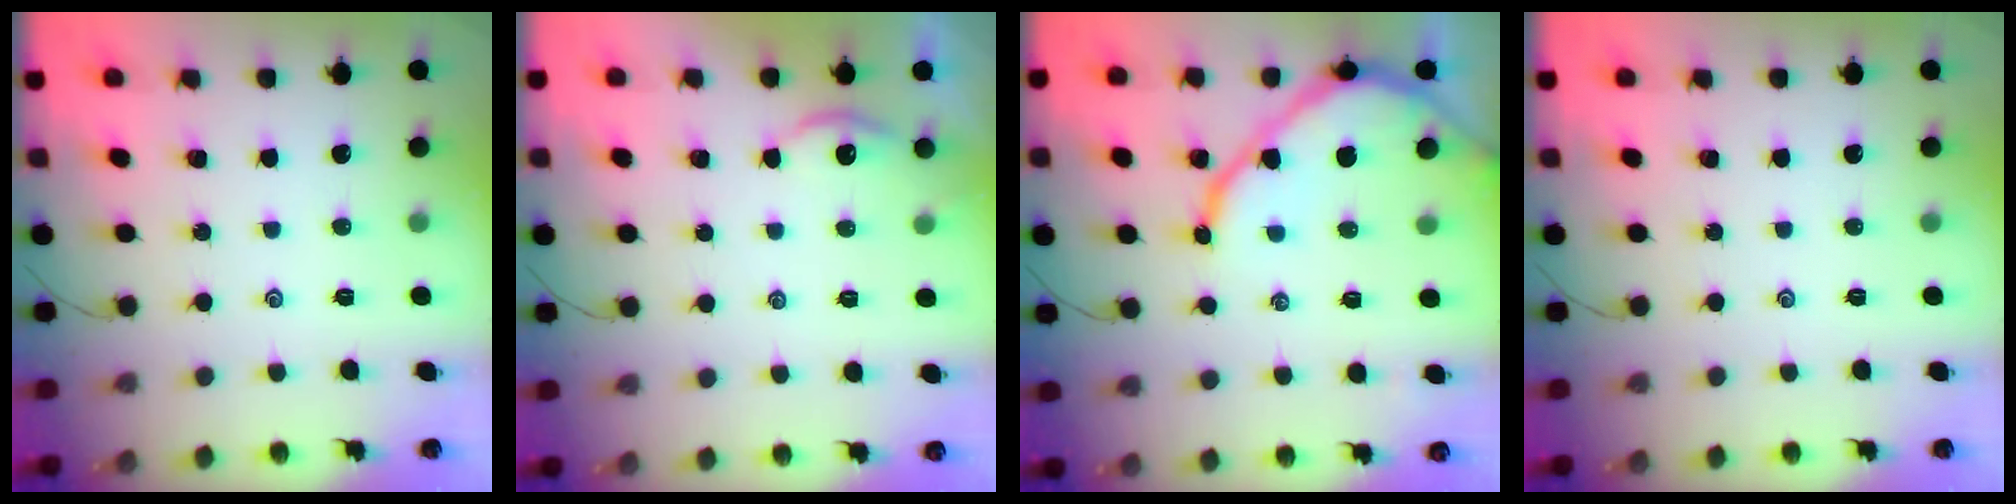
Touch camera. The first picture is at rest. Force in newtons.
{"total": 1.9, "press": 1.9, "slide": 0.3}
{"total": 10.1, "press": 10.0, "slide": 1.0}
{"total": 0.0}